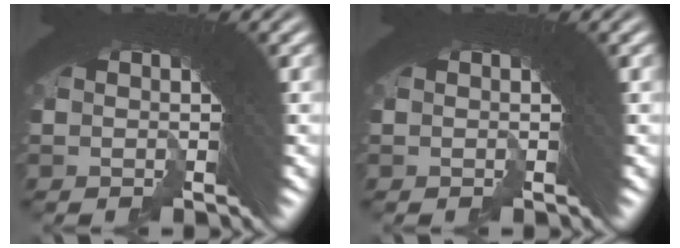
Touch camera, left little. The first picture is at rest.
{"total": 0.0}